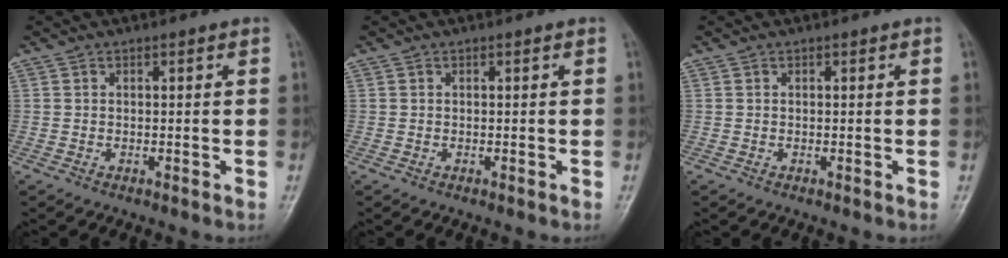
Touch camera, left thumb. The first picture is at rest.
{"total": 0.0}
{"total": 0.0}